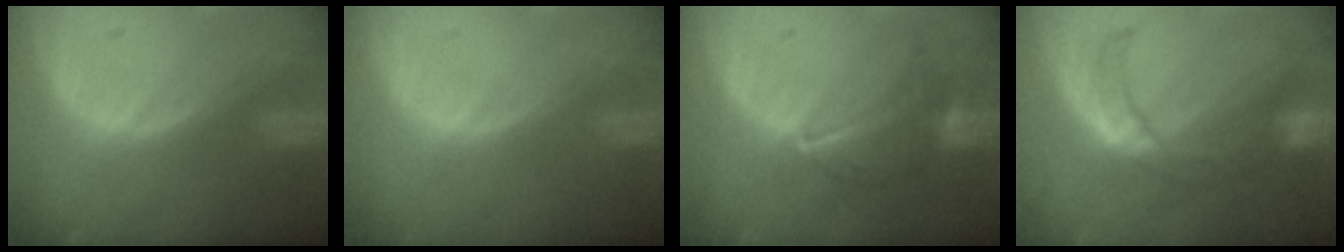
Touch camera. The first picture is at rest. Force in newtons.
{"total": 0.0}
{"total": 6.8, "press": 6.7, "slide": 1.5}
{"total": 7.5, "press": 7.3, "slide": 1.7}